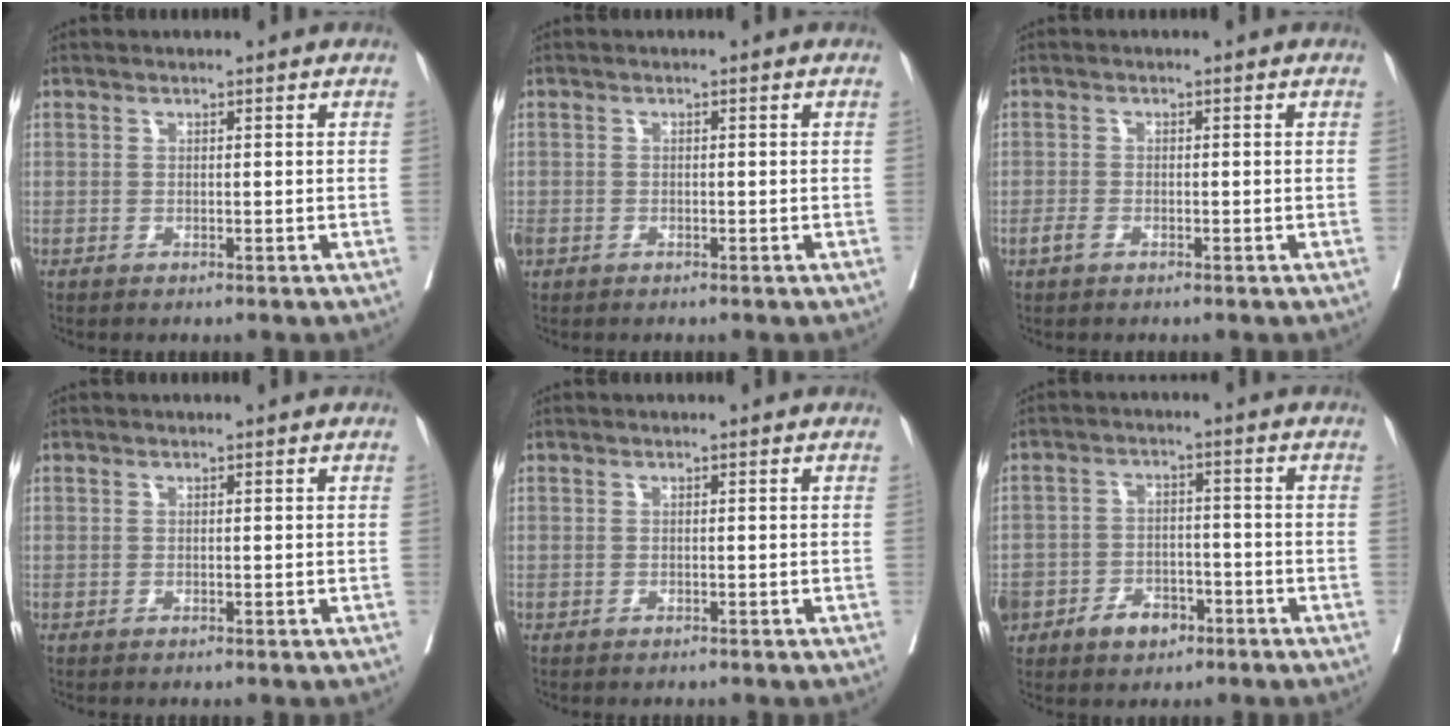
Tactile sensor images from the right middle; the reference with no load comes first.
{"total": 3.2, "force": [-1.3, 2.5, 1.6], "torque": [-0.054, -0.005, -0.023]}
{"total": 1.2, "force": [-0.8, 0.5, 0.8], "torque": [-0.018, 0.001, -0.015]}
{"total": 0.0}
{"total": 0.0}
{"total": 13.0, "force": [-5.8, 9.9, 6.1], "torque": [-0.163, 0.015, -0.088]}